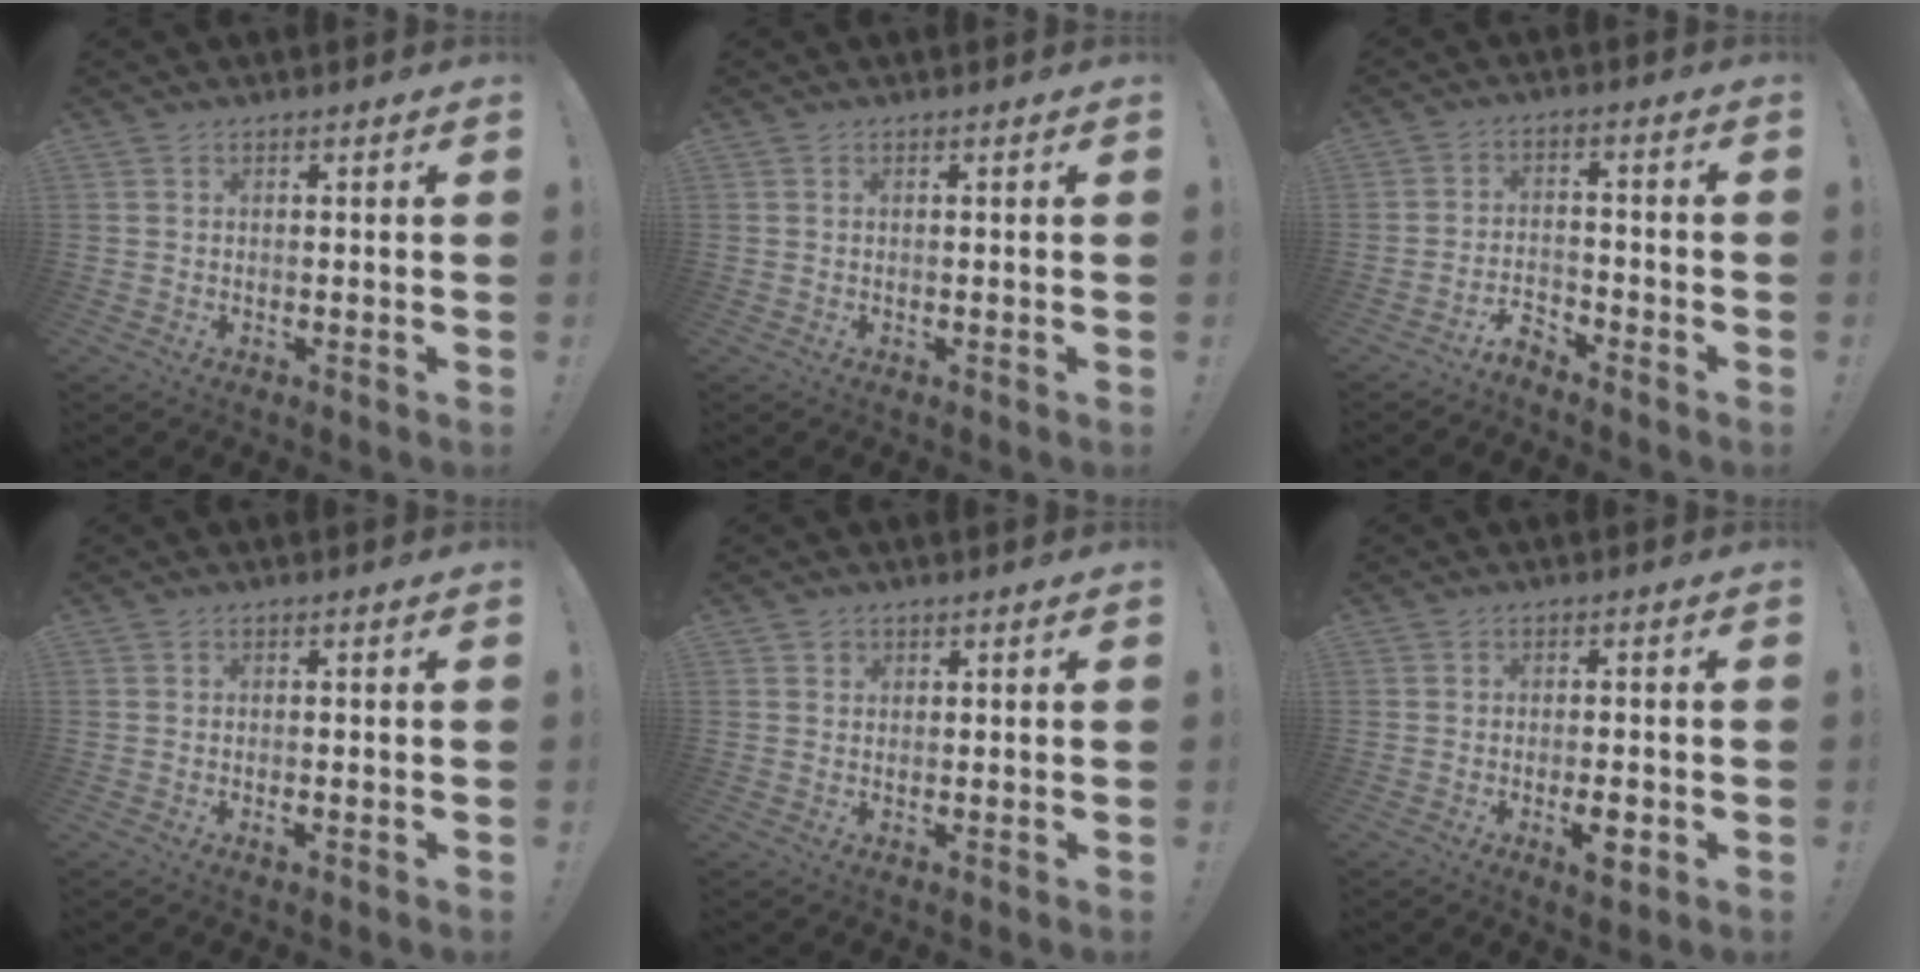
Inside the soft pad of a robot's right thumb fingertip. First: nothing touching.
{"total": 0.0}
{"total": 4.9, "force": [-4.7, 0.8, 1.1], "torque": [-0.032, 0.014, -0.088]}
{"total": 1.0, "force": [-0.6, 0.1, 0.8], "torque": [-0.020, 0.002, -0.009]}
{"total": 1.4, "force": [0.8, 1.1, 0.2], "torque": [-0.003, -0.002, 0.015]}
{"total": 4.9, "force": [-2.1, 1.3, 4.2], "torque": [-0.059, 0.003, -0.031]}